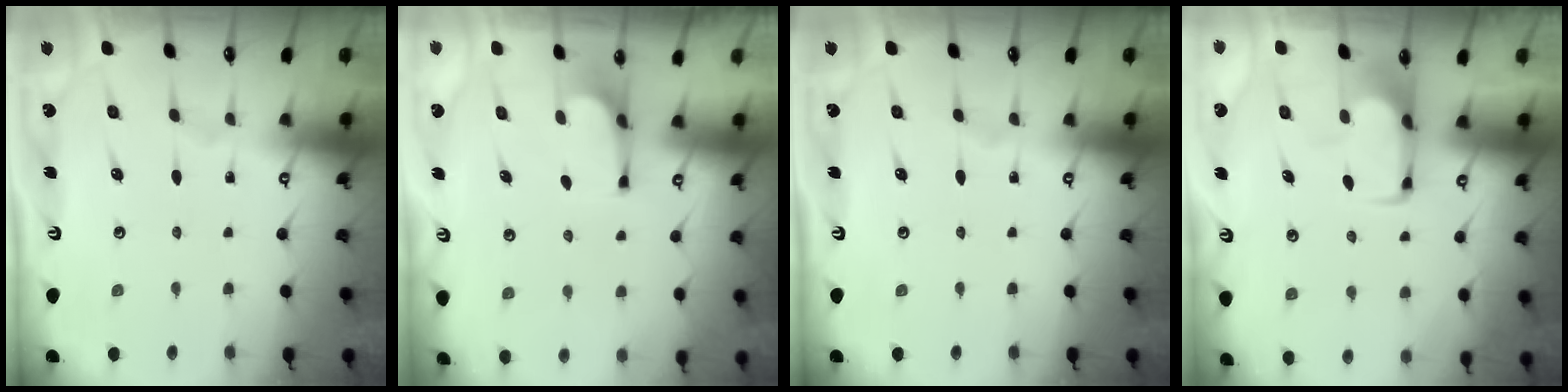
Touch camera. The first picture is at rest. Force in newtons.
{"total": 5.1, "press": 5.1, "slide": 0.5}
{"total": 0.0}
{"total": 2.0, "press": 2.0, "slide": 0.4}